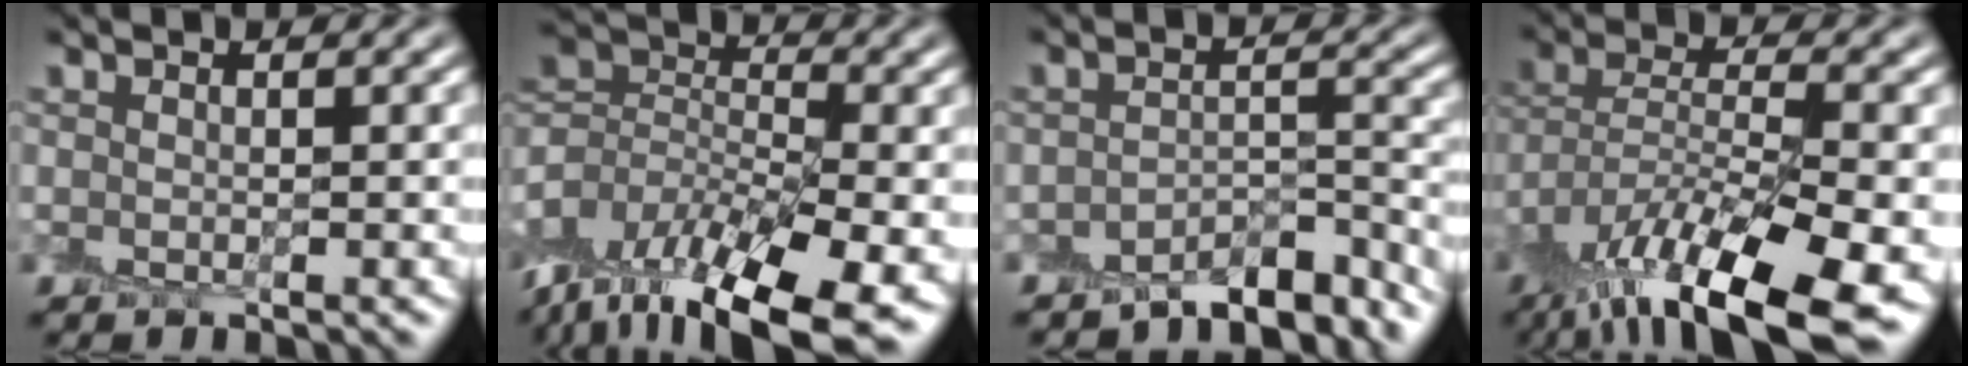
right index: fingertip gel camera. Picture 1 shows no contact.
{"total": 14.6, "force": [-8.5, 6.7, 9.8], "torque": [-0.205, 0.003, -0.145]}
{"total": 4.9, "force": [-4.5, 1.3, 1.2], "torque": [-0.009, 0.003, -0.066]}
{"total": 12.5, "force": [-8.3, 3.0, 8.9], "torque": [-0.169, -0.002, -0.139]}